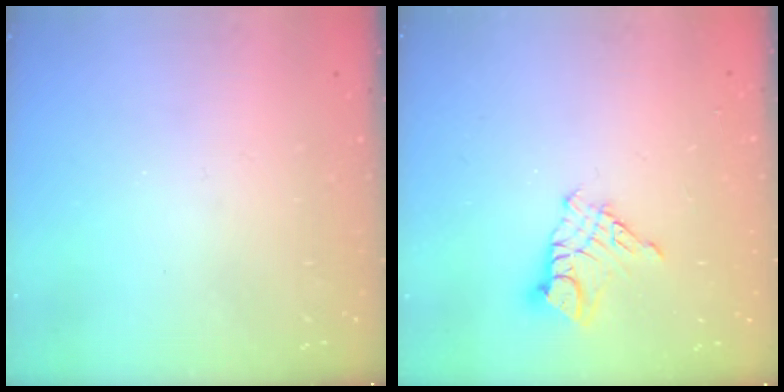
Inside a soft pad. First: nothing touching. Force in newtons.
{"total": 9.6, "press": 9.5, "slide": 0.9}